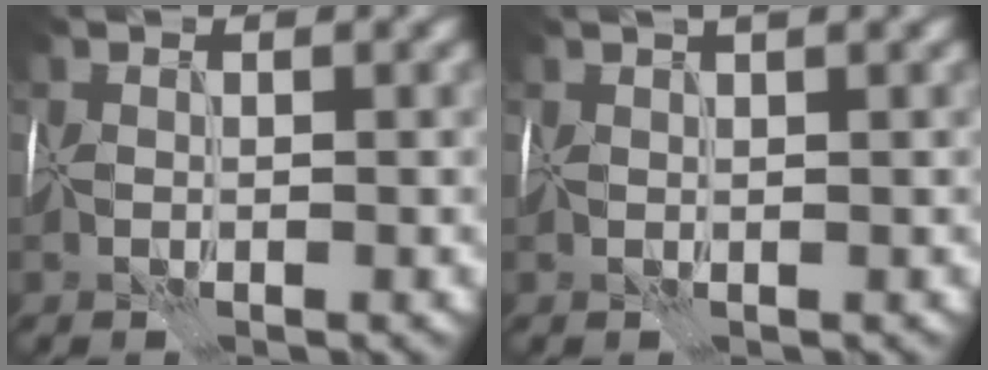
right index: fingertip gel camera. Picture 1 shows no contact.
{"total": 2.1, "force": [1.2, 0.4, 1.7], "torque": [-0.024, 0.016, 0.014]}